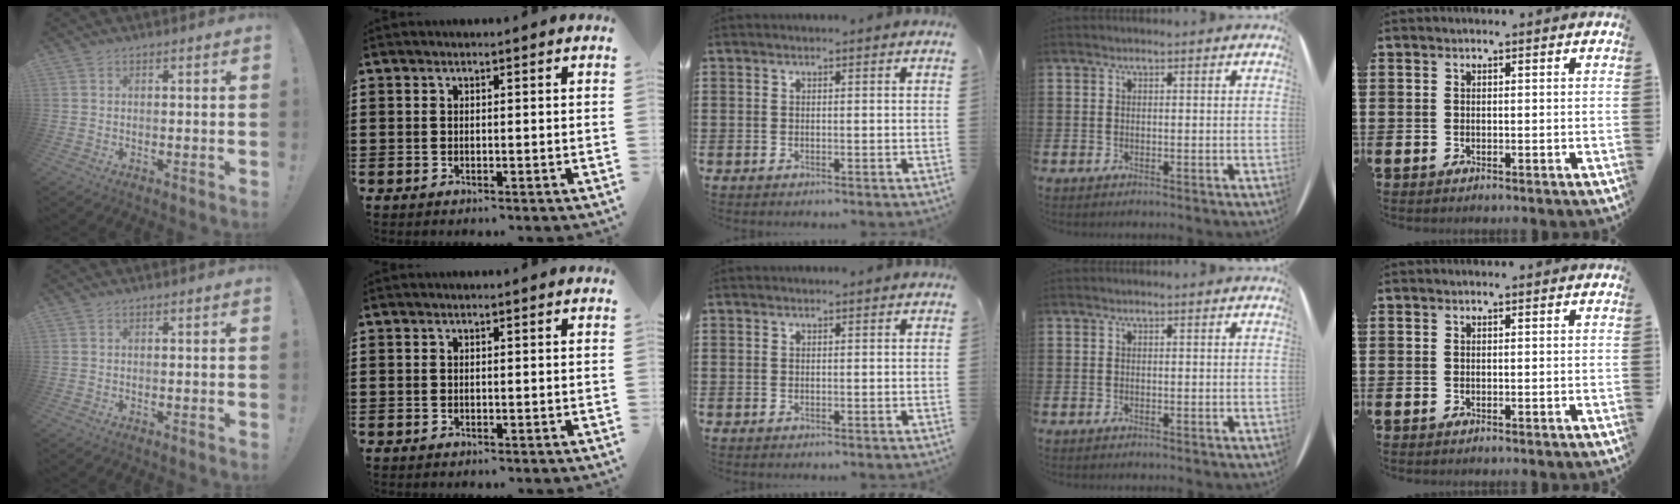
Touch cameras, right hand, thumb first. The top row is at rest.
{}